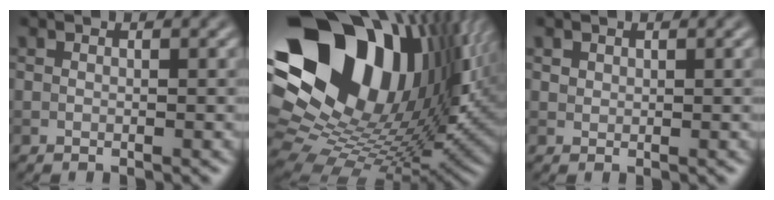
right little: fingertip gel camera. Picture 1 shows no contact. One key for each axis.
{"total": 21.1, "fx": 7.3, "fy": 13.9, "fz": 14.0, "tx": -0.264, "ty": 0.008, "tz": 0.144}
{"total": 0.8, "fx": 0.6, "fy": 0.5, "fz": 0.1, "tx": -0.002, "ty": -0.002, "tz": 0.013}